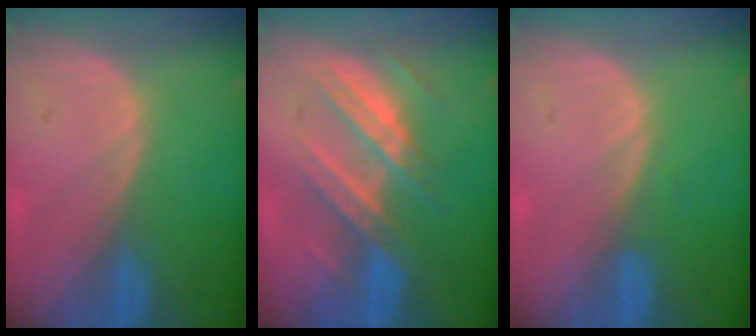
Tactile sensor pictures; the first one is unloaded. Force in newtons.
{"total": 7.2, "press": 7.2, "slide": 0.8}
{"total": 0.6, "press": 0.6, "slide": 0.2}